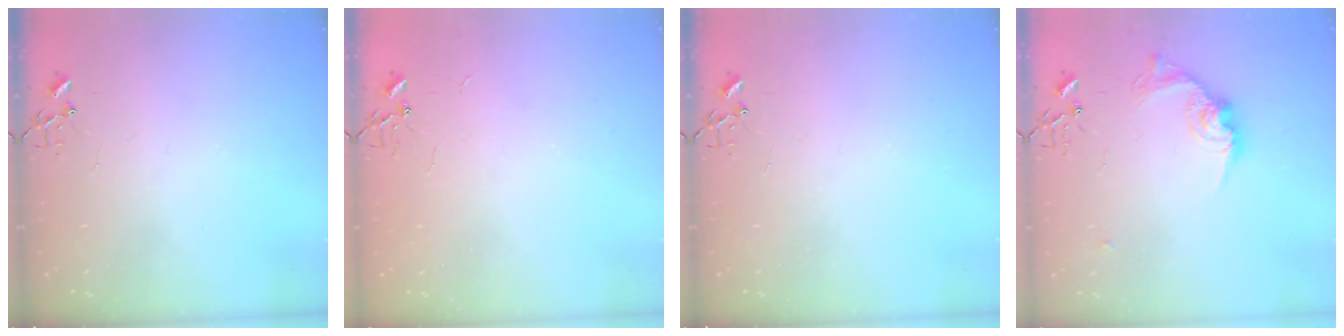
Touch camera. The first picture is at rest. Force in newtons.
{"total": 2.2, "press": 2.2, "slide": 0.3}
{"total": 0.0}
{"total": 13.4, "press": 13.3, "slide": 0.8}